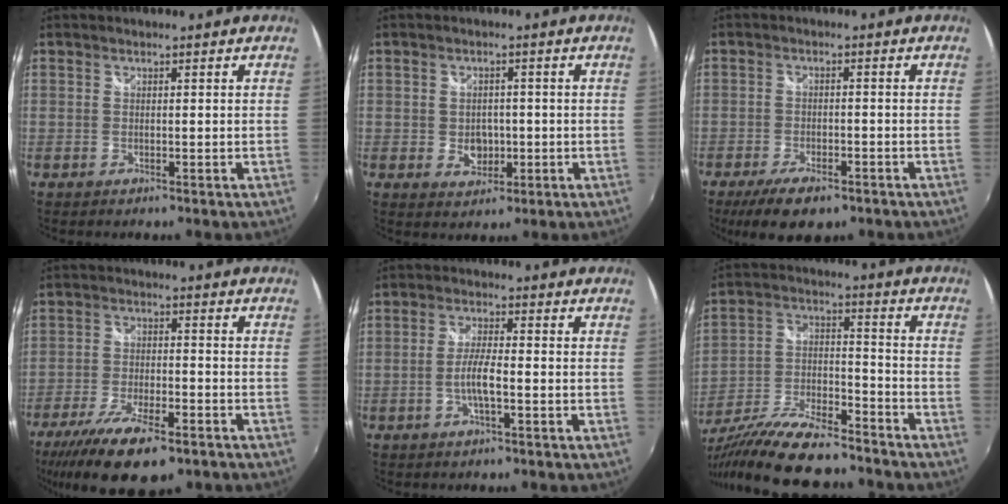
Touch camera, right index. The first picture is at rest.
{"total": 4.5, "force": [-0.8, 3.6, 2.6], "torque": [-0.044, -0.003, -0.011]}
{"total": 9.0, "force": [-6.2, 3.4, 5.5], "torque": [-0.126, -0.018, -0.101]}
{"total": 15.9, "force": [-10.9, 4.8, 10.5], "torque": [-0.220, -0.046, -0.186]}
{"total": 4.7, "force": [-1.6, 0.6, 4.4], "torque": [-0.089, 0.001, -0.031]}
{"total": 21.2, "force": [-16.9, 4.7, 11.9], "torque": [-0.234, -0.044, -0.282]}